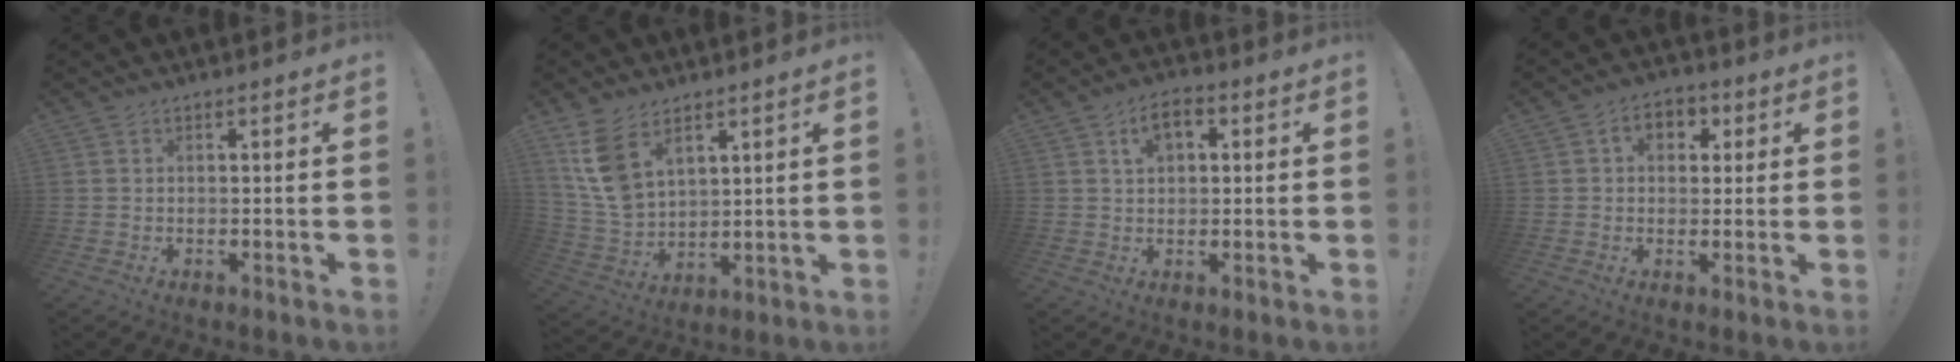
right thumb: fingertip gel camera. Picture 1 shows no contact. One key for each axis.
{"total": 11.3, "fx": 6.4, "fy": 6.9, "fz": 6.3, "tx": -0.127, "ty": -0.038, "tz": 0.126}
{"total": 6.1, "fx": 2.3, "fy": 3.9, "fz": 4.1, "tx": -0.060, "ty": 0.000, "tz": 0.040}
{"total": 6.6, "fx": 1.6, "fy": 5.1, "fz": 3.8, "tx": -0.047, "ty": 0.004, "tz": 0.027}